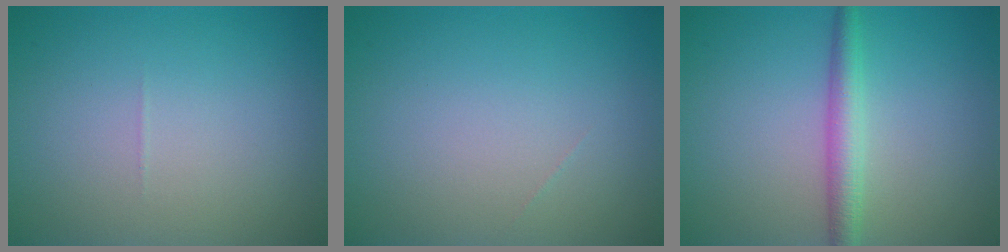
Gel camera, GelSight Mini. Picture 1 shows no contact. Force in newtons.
{"total": 0.0}
{"total": 2.8, "press": 2.8, "slide": 0.0}